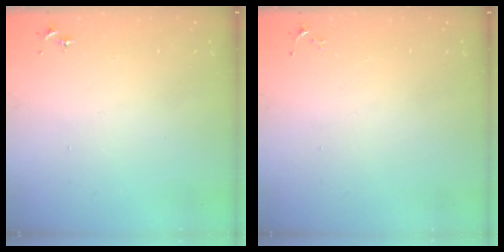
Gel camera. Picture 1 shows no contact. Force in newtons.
{"total": 3.3, "press": 3.3, "slide": 0.5}